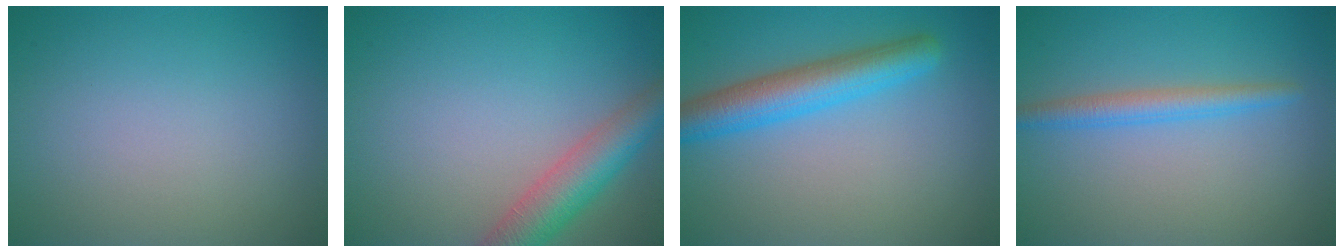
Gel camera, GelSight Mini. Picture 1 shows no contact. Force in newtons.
{"total": 5.0, "press": 4.9, "slide": 0.2}
{"total": 5.1, "press": 5.1, "slide": 0.2}
{"total": 2.4, "press": 2.4, "slide": 0.1}